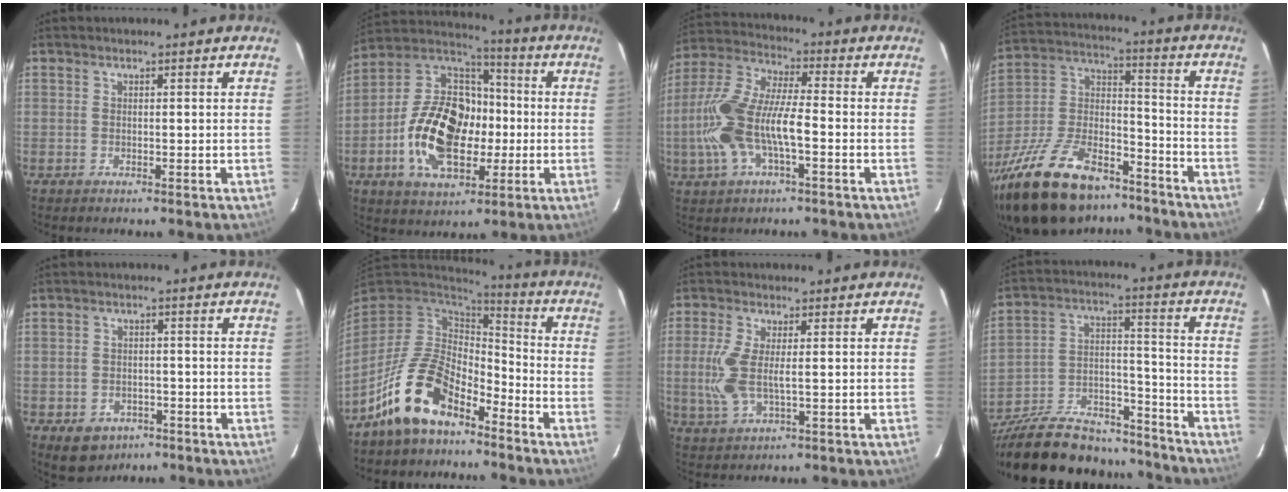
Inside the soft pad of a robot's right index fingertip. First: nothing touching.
{"total": 20.2, "force": [-3.8, 12.8, 15.1], "torque": [-0.306, 0.025, -0.061]}
{"total": 15.4, "force": [-3.6, 5.6, 13.9], "torque": [-0.296, 0.005, -0.073]}
{"total": 29.3, "force": [-20.7, 13.0, 16.2], "torque": [-0.335, 0.000, -0.329]}
{"total": 6.6, "force": [-3.8, 4.9, 2.3], "torque": [-0.053, 0.005, -0.042]}
{"total": 13.8, "force": [-8.8, 6.9, 8.0], "torque": [-0.170, 0.010, -0.162]}
{"total": 6.7, "force": [0.0, 2.2, 6.4], "torque": [-0.149, -0.003, 0.000]}
{"total": 28.6, "force": [-23.1, 11.0, 12.9], "torque": [-0.255, 0.021, -0.339]}